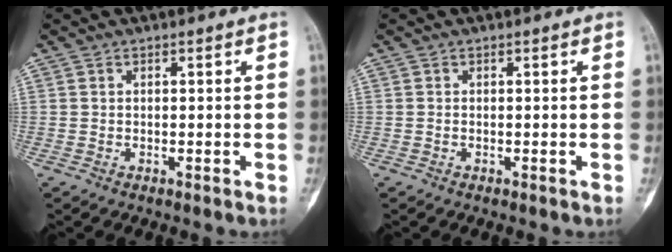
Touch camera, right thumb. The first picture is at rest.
{"total": 0.0}